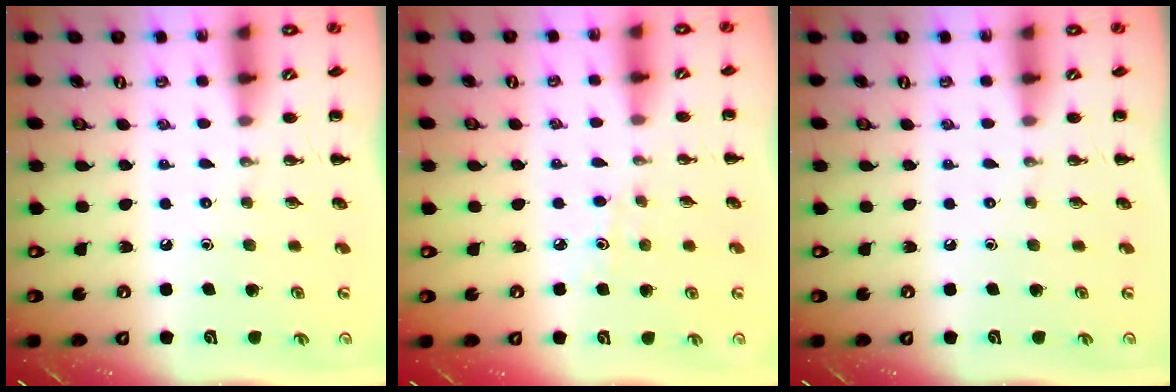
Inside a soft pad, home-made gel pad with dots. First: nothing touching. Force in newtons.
{"total": 3.4, "press": 3.1, "slide": 1.4}
{"total": 0.0}